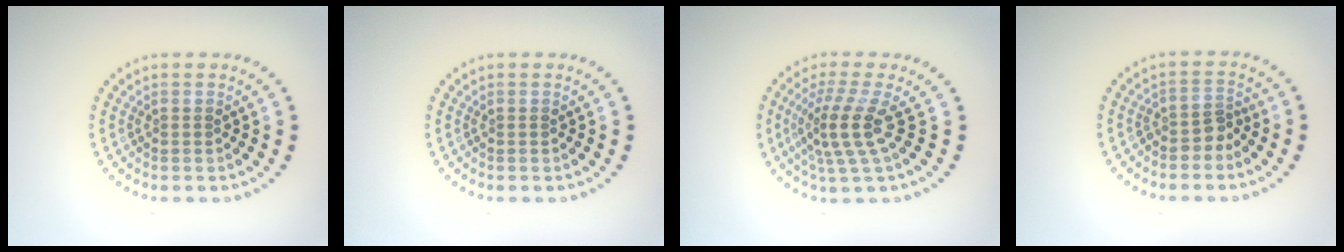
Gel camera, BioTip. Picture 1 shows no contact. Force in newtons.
{"total": 0.0}
{"total": 3.8, "press": 2.7, "slide": 2.7}
{"total": 2.0, "press": 1.5, "slide": 1.4}